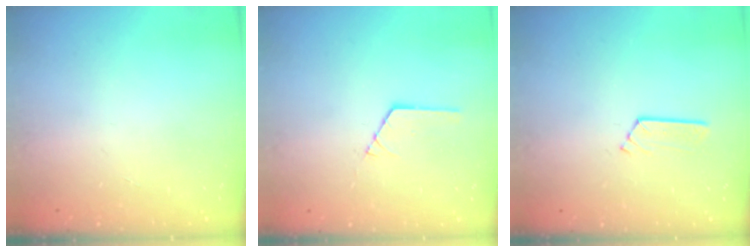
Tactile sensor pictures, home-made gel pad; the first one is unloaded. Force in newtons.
{"total": 1.0, "press": 1.0, "slide": 0.1}
{"total": 2.9, "press": 2.9, "slide": 0.3}